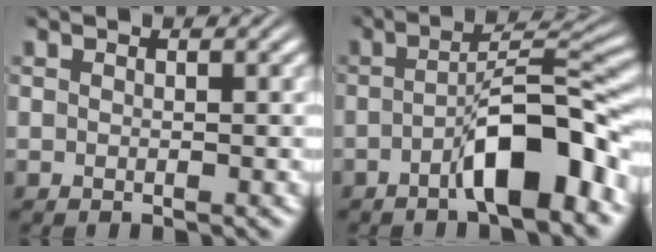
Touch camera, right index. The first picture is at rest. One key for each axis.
{"total": 6.4, "fx": -2.7, "fy": 1.1, "fz": 5.7, "tx": -0.080, "ty": 0.005, "tz": -0.043}